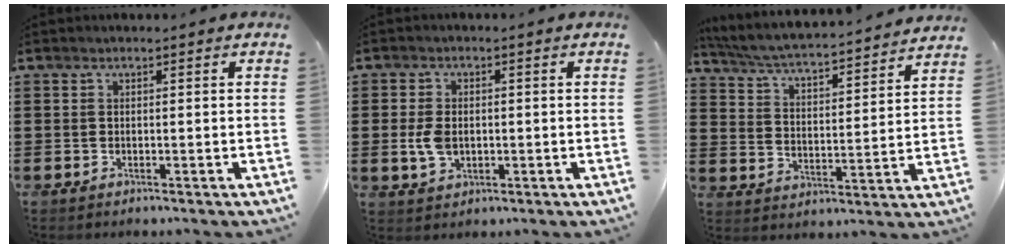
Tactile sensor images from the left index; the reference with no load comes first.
{"total": 4.2, "force": [-0.1, 2.7, 3.3], "torque": [-0.086, -0.002, -0.008]}
{"total": 4.5, "force": [4.2, -0.4, 1.4], "torque": [-0.050, -0.039, 0.063]}